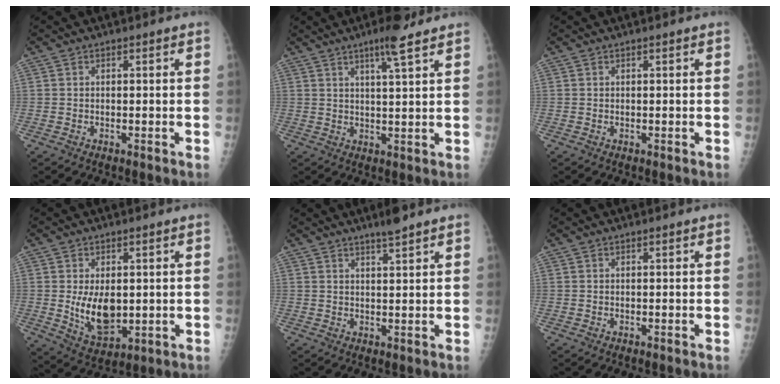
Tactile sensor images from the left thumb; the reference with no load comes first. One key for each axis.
{"total": 6.1, "fx": 4.2, "fy": 0.6, "fz": 4.4, "tx": -0.073, "ty": -0.022, "tz": 0.067}
{"total": 0.0}
{"total": 8.9, "fx": 0.2, "fy": 5.2, "fz": 7.2, "tx": -0.101, "ty": -0.020, "tz": 0.020}
{"total": 3.4, "fx": 2.7, "fy": 0.1, "fz": 2.1, "tx": -0.035, "ty": -0.016, "tz": 0.047}
{"total": 0.0}